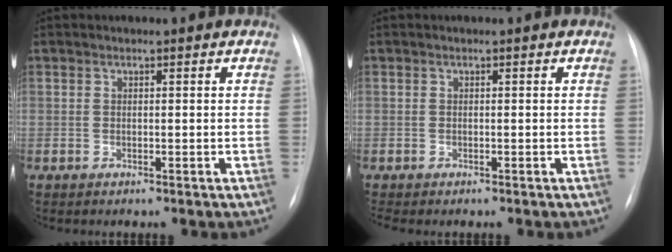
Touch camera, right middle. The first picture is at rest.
{"total": 0.7, "force": [-0.6, 0.1, 0.3], "torque": [-0.007, -0.004, -0.007]}